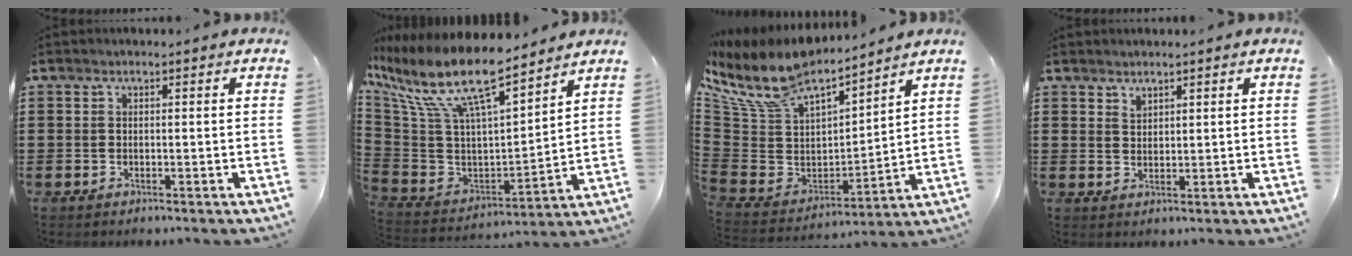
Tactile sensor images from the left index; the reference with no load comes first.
{"total": 13.6, "force": [9.2, 3.4, 9.4], "torque": [-0.223, -0.061, 0.155]}
{"total": 10.6, "force": [8.5, 3.6, 5.2], "torque": [-0.150, -0.065, 0.144]}
{"total": 1.6, "force": [1.5, 0.6, 0.2], "torque": [-0.005, 0.001, 0.029]}